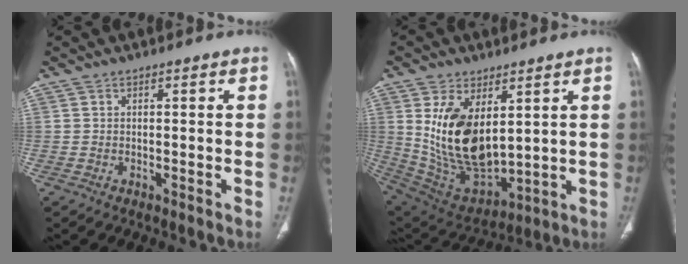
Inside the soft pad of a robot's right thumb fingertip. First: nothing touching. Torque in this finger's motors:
{"motor_torque": [1.15, 2.32, 1.62, -0.44, 0.20]}